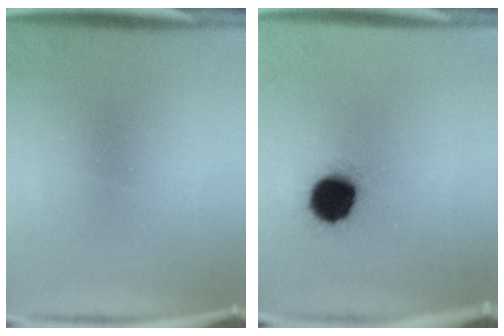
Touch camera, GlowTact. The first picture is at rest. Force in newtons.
{"total": 12.3}